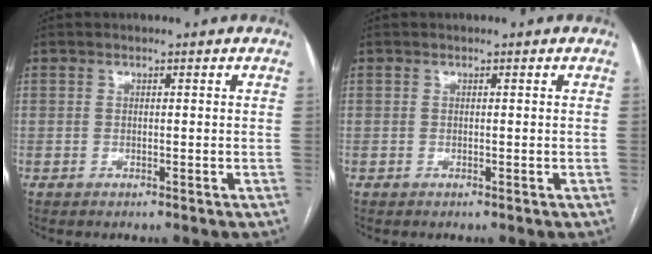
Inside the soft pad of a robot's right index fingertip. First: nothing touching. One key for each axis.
{"total": 0.0}